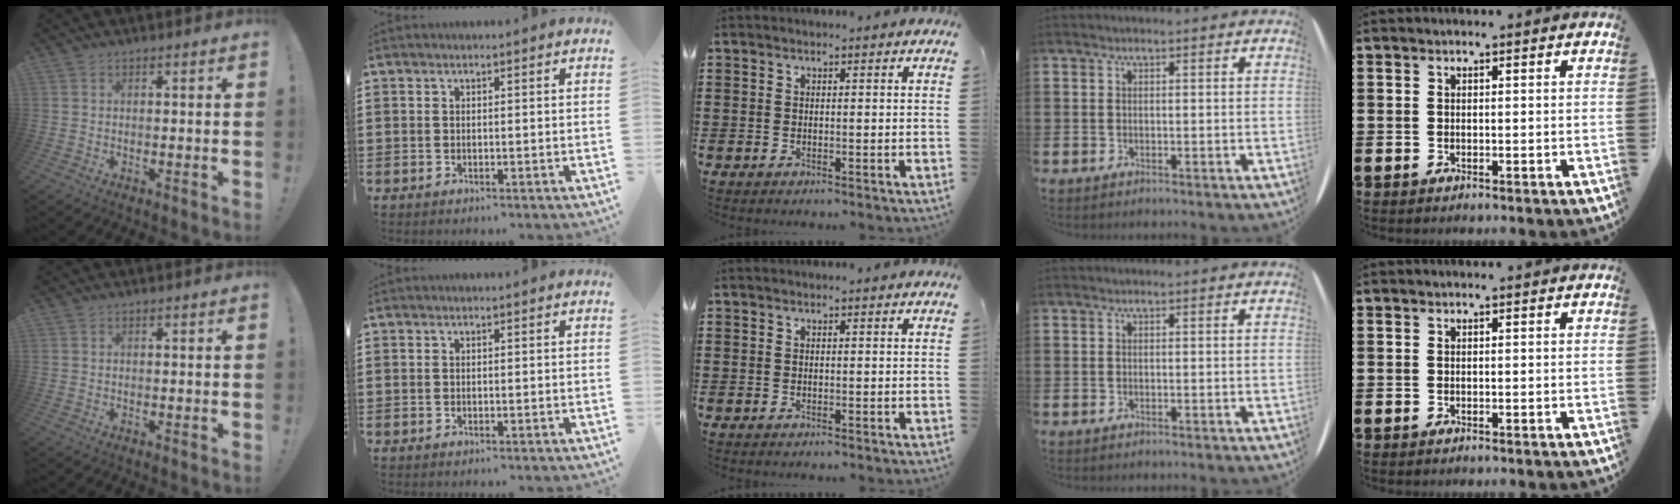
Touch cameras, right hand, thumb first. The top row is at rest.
{}